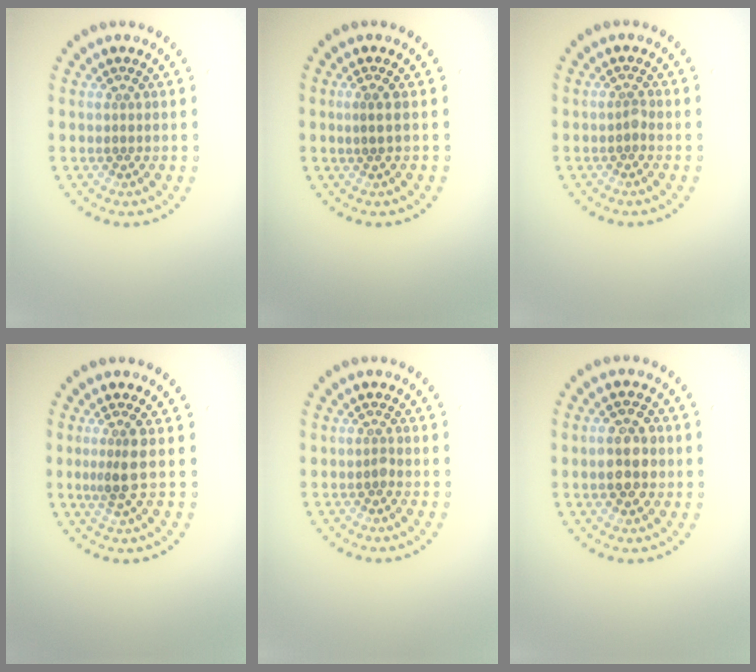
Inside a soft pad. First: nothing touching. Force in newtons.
{"total": 0.8, "press": 0.6, "slide": 0.6}
{"total": 0.6, "press": 0.5, "slide": 0.4}
{"total": 2.4, "press": 1.9, "slide": 1.5}
{"total": 0.6, "press": 0.4, "slide": 0.4}
{"total": 3.8, "press": 3.8, "slide": 0.2}